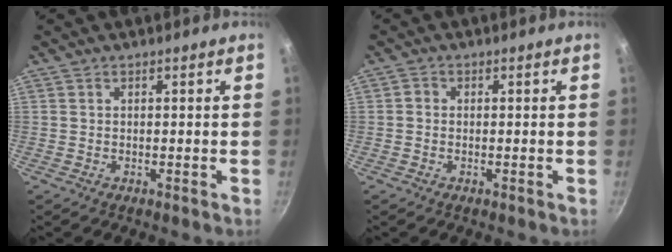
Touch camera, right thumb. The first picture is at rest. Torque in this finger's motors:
{"motor_torque": [0.07, 0.05, 0.39, 0.21, -0.01]}